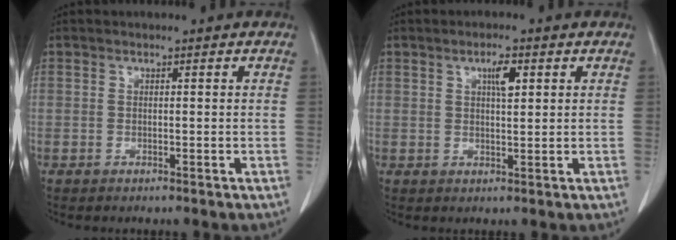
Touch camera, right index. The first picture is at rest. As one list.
[{"total": 3.2, "force": [1.3, 0.8, 2.8], "torque": [-0.048, 0.000, 0.021]}]